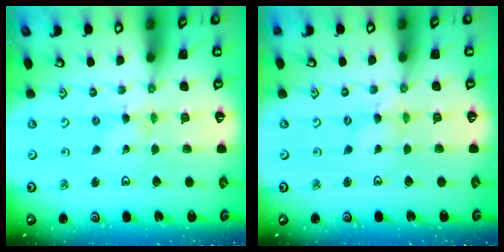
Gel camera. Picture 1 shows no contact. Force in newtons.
{"total": 1.2, "press": 1.2, "slide": 0.3}